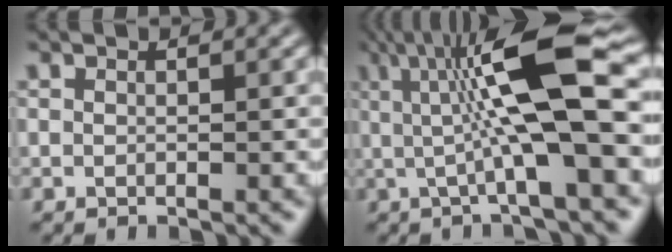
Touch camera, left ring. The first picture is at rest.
{"total": 10.5, "force": [1.5, 2.4, 10.1], "torque": [-0.169, 0.006, 0.027]}